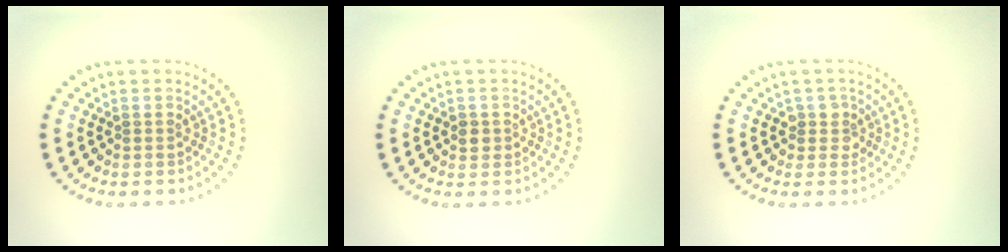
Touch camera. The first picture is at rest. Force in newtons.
{"total": 1.1, "press": 1.0, "slide": 0.4}
{"total": 1.6, "press": 1.3, "slide": 1.0}